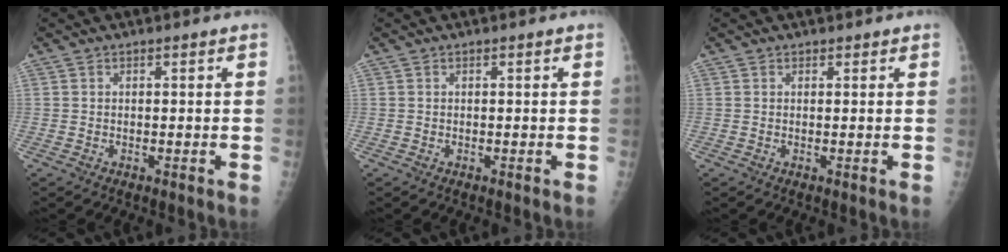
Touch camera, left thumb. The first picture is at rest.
{"total": 0.0}
{"total": 0.7, "force": [0.5, 0.4, 0.0], "torque": [0.005, -0.003, 0.005]}